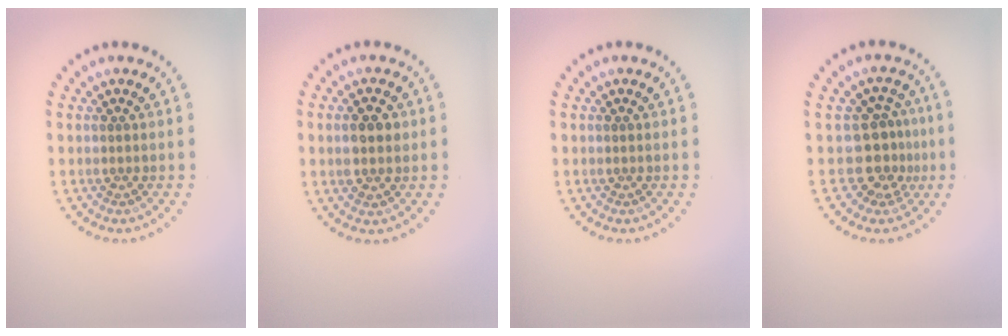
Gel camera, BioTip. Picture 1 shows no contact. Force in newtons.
{"total": 2.8, "press": 2.8, "slide": 0.3}
{"total": 0.0}
{"total": 3.2, "press": 2.4, "slide": 2.1}